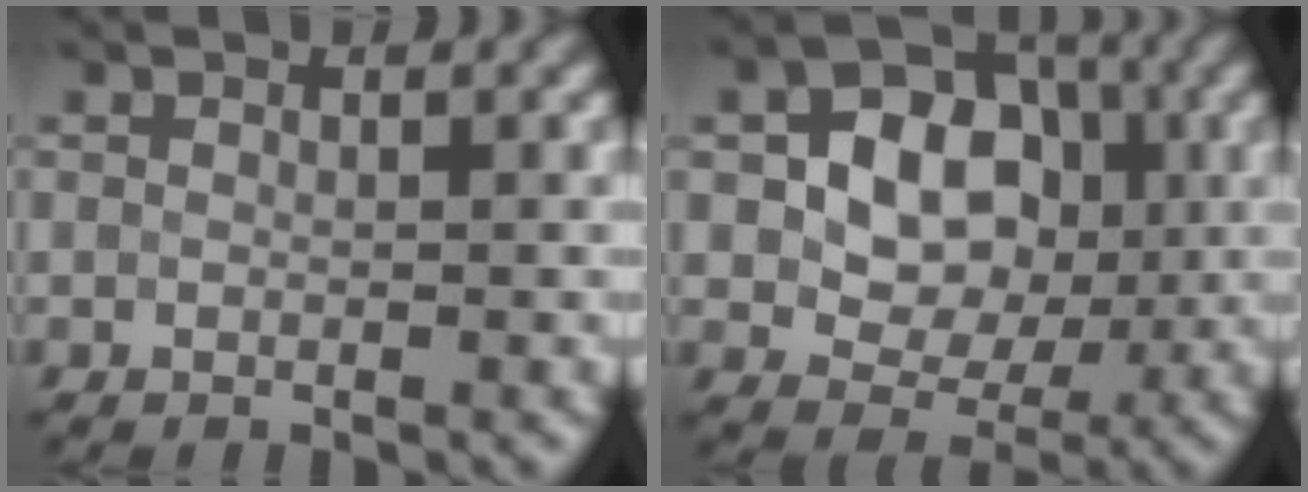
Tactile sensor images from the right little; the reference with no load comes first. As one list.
[{"total": 8.2, "force": [0.7, 6.3, 5.2], "torque": [-0.081, 0.008, 0.001]}]